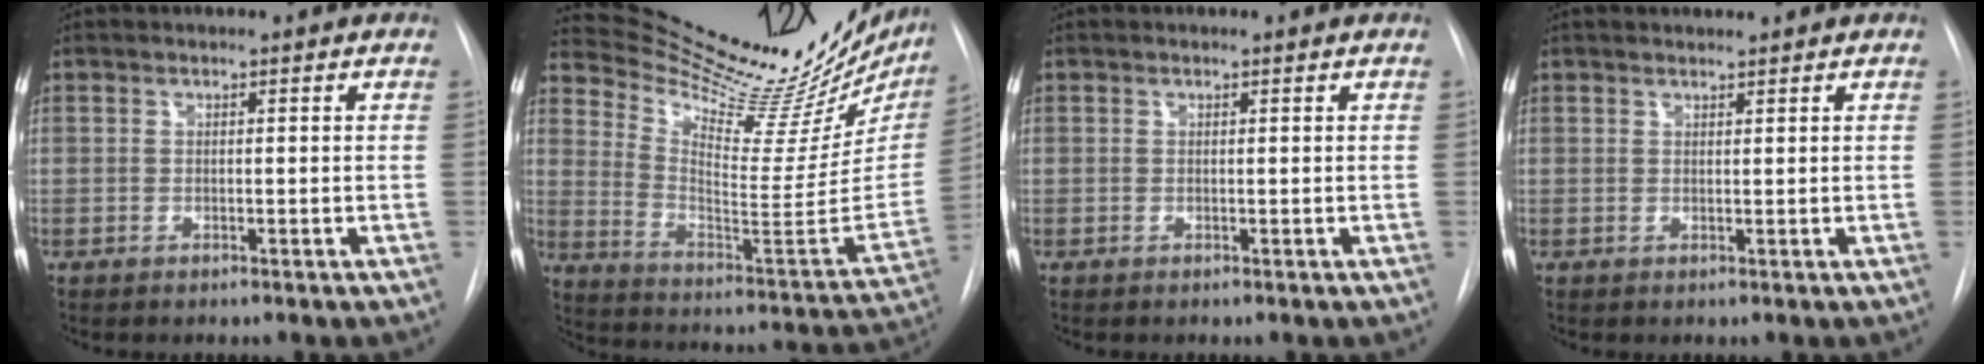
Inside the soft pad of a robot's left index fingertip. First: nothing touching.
{"total": 30.4, "force": [27.1, 7.0, 11.8], "torque": [-0.177, -0.094, 0.360]}
{"total": 0.0}
{"total": 2.3, "force": [2.2, 0.2, 0.7], "torque": [-0.008, 0.016, 0.036]}